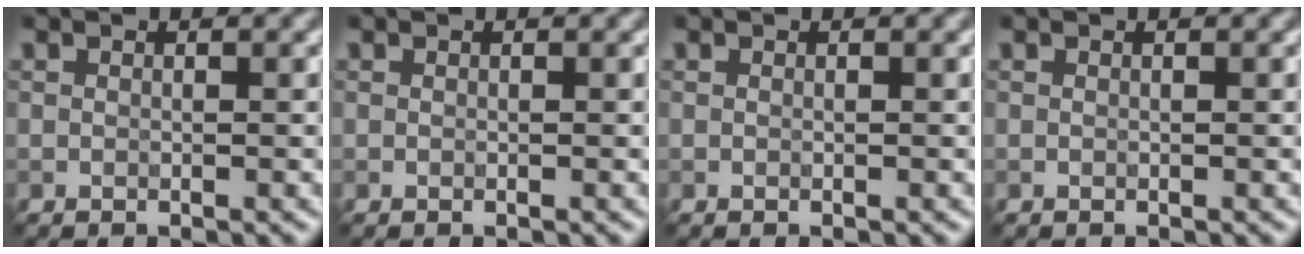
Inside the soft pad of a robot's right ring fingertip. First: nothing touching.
{"total": 0.0}
{"total": 0.0}
{"total": 0.0}